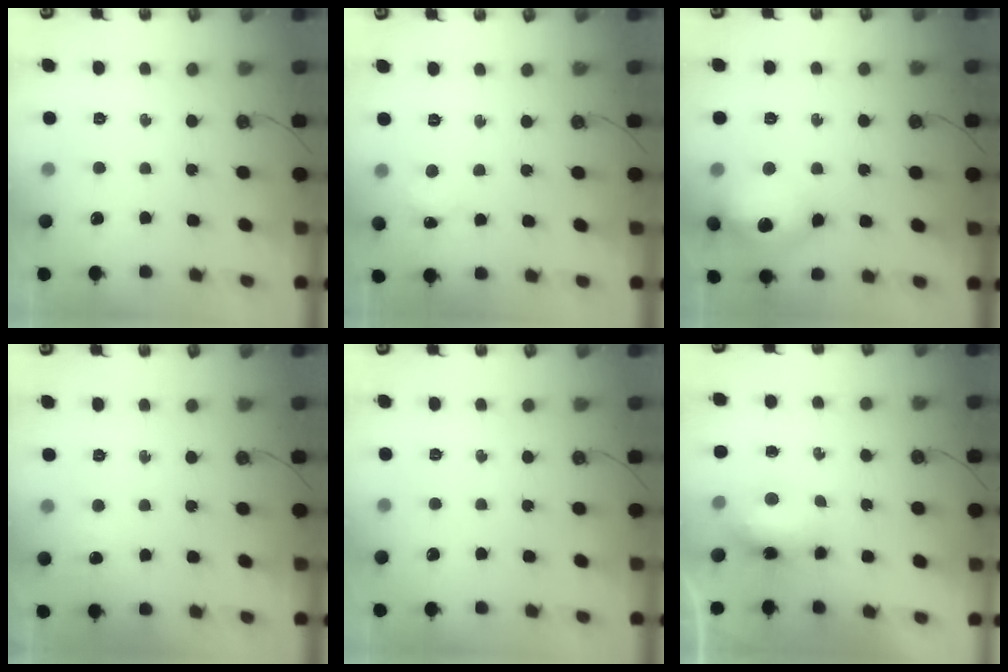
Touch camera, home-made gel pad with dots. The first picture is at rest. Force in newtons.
{"total": 2.2, "press": 2.2, "slide": 0.3}
{"total": 16.2, "press": 16.2, "slide": 1.4}
{"total": 3.5, "press": 3.4, "slide": 0.8}
{"total": 0.0}
{"total": 7.1, "press": 7.1, "slide": 0.7}